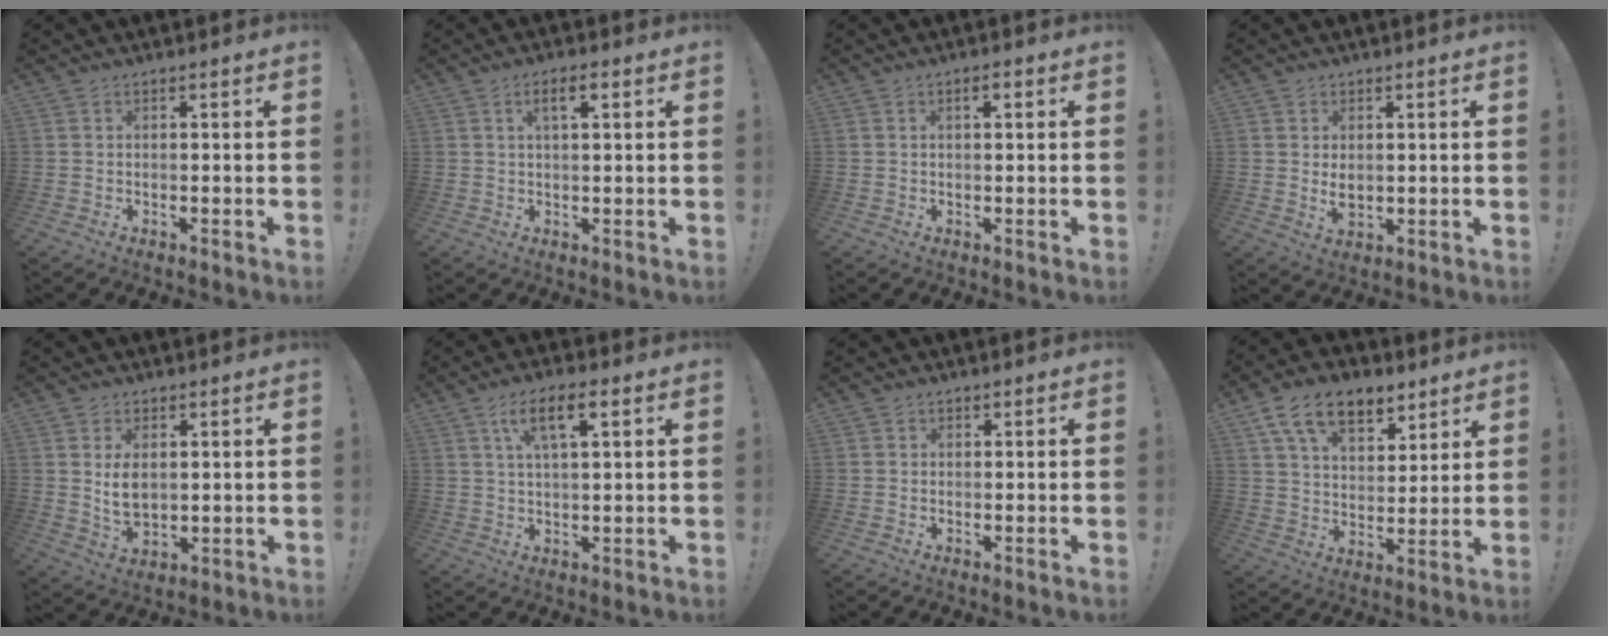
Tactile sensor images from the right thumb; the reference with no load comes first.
{"total": 4.1, "force": [1.7, 1.0, 3.6], "torque": [-0.060, 0.000, 0.024]}
{"total": 2.1, "force": [0.9, 0.5, 1.8], "torque": [-0.023, 0.000, 0.010]}
{"total": 3.8, "force": [0.6, 2.7, 2.7], "torque": [-0.040, -0.006, 0.009]}
{"total": 7.1, "force": [1.7, 4.8, 4.9], "torque": [-0.078, -0.011, 0.028]}
{"total": 8.4, "force": [3.7, 2.6, 7.1], "torque": [-0.116, -0.002, 0.061]}
{"total": 0.8, "force": [0.5, 0.6, 0.1], "torque": [0.004, -0.002, 0.009]}
{"total": 14.8, "force": [8.9, 8.5, 8.2], "torque": [-0.131, -0.042, 0.164]}